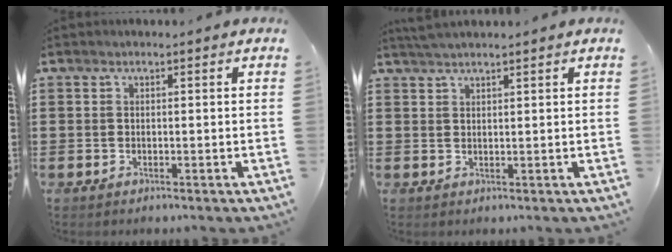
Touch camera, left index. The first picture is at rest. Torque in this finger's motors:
{"motor_torque": [0.02, 0.01, 0.05, 0.01]}